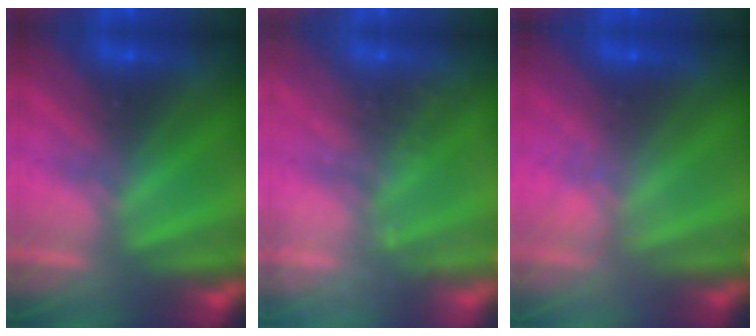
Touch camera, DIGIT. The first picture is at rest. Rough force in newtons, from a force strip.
{"total": 1.9}
{"total": 1.8}